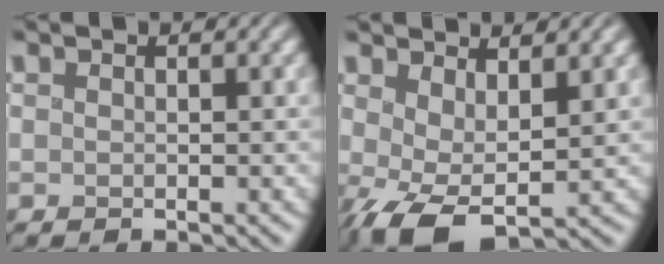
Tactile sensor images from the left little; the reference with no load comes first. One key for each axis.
{"total": 5.3, "fx": -0.3, "fy": 2.6, "fz": 4.6, "tx": -0.091, "ty": -0.008, "tz": -0.007}